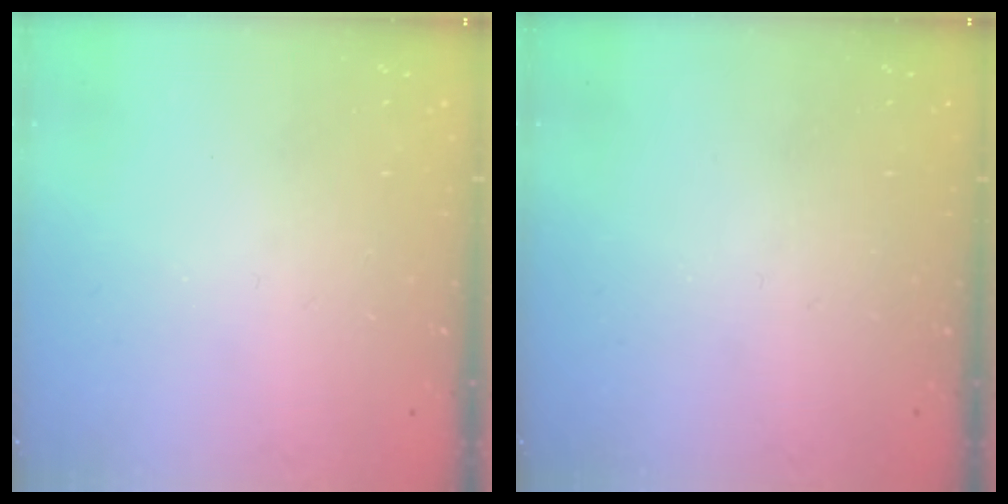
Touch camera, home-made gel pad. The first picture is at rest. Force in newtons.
{"total": 0.0}